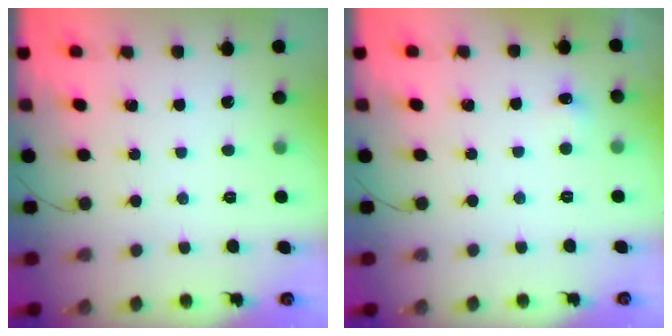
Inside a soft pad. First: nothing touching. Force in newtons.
{"total": 3.8, "press": 3.6, "slide": 1.1}